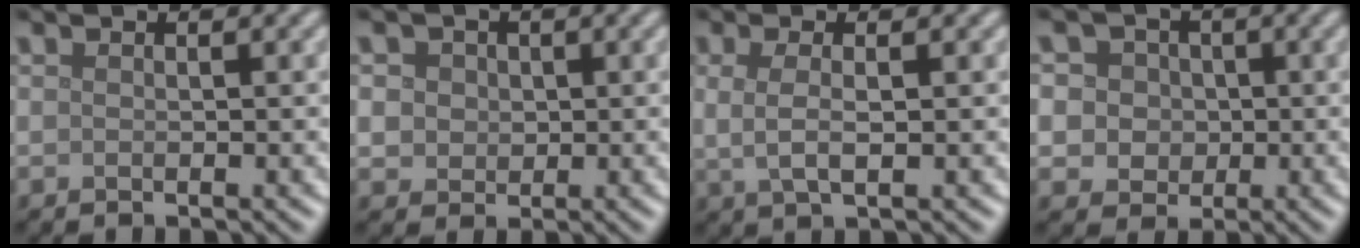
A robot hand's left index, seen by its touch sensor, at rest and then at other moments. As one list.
[{"total": 4.3, "force": [1.6, 3.5, 1.9], "torque": [-0.032, 0.018, 0.016]}, {"total": 2.3, "force": [0.2, 0.7, 2.2], "torque": [-0.046, -0.003, 0.004]}, {"total": 6.9, "force": [1.9, 6.0, 2.8], "torque": [-0.040, 0.029, 0.007]}]